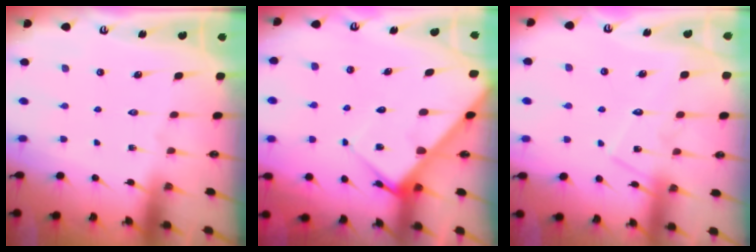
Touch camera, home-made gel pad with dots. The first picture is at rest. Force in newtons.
{"total": 5.3, "press": 5.3, "slide": 0.6}
{"total": 11.8, "press": 11.8, "slide": 0.6}